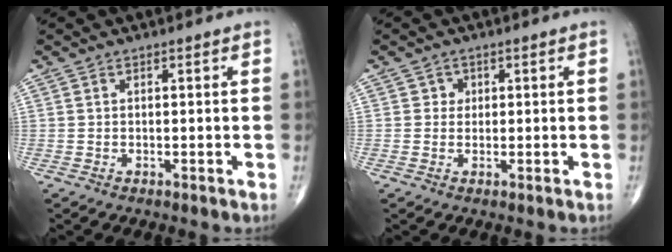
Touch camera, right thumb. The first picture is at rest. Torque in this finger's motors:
{"motor_torque": [-0.03, 0.07, 0.09, 0.04, -0.02]}